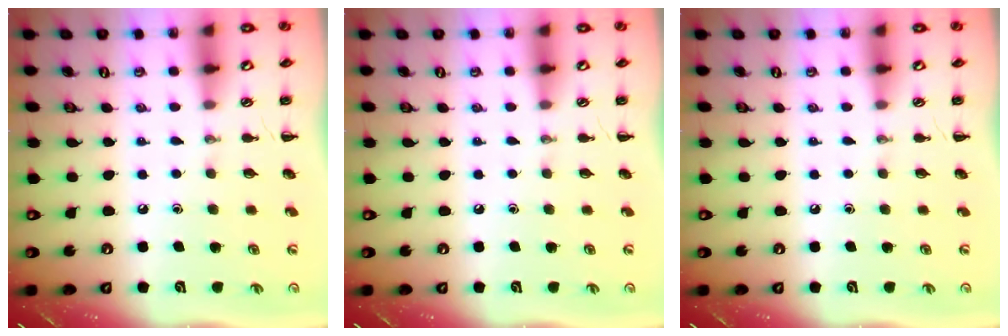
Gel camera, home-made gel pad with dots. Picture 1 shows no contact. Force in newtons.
{"total": 0.0}
{"total": 0.0}